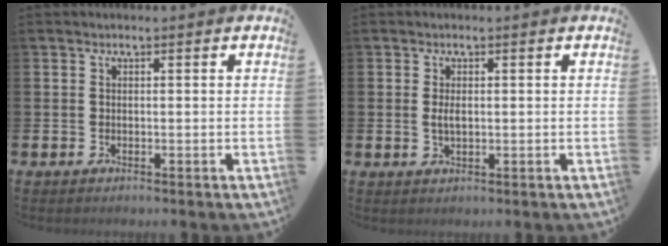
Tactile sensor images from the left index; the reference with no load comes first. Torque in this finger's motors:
{"motor_torque": [0.69, -0.01, 0.05, 0.07]}